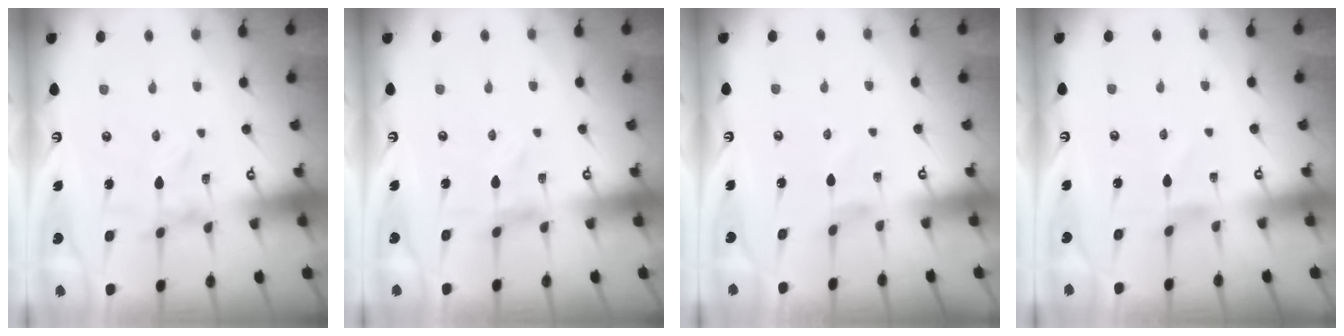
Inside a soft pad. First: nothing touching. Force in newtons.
{"total": 0.0}
{"total": 0.9, "press": 0.8, "slide": 0.2}
{"total": 0.8, "press": 0.7, "slide": 0.3}